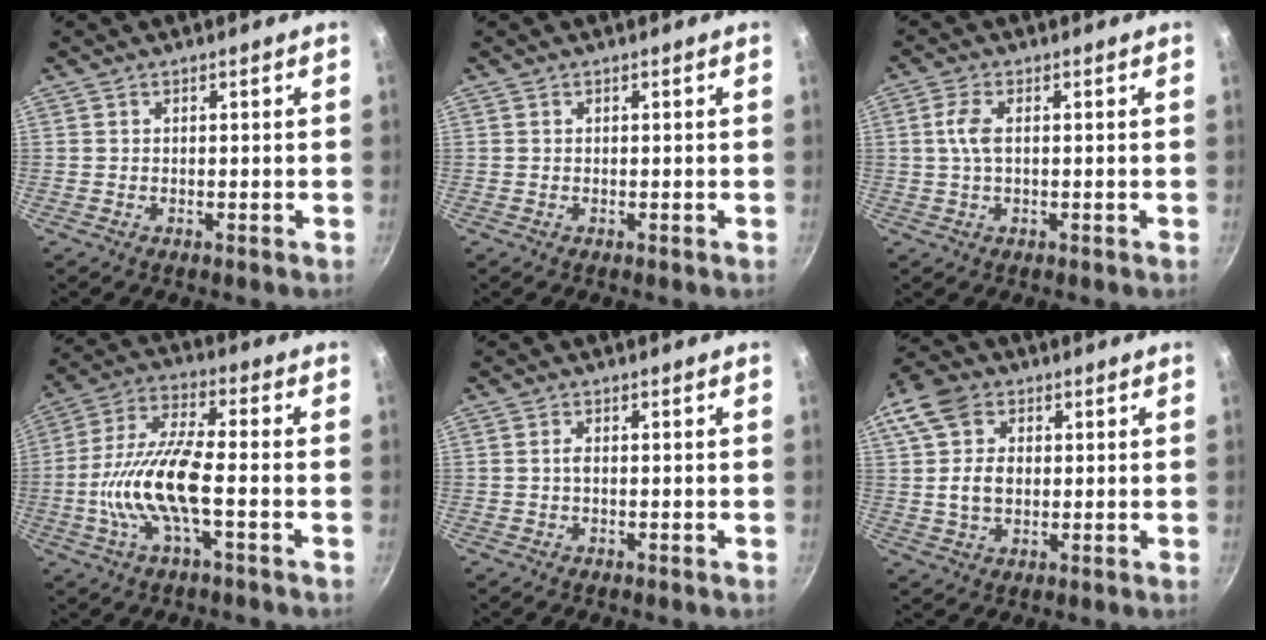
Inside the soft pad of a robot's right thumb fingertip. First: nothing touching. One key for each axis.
{"total": 0.0}
{"total": 3.9, "fx": 0.4, "fy": 1.8, "fz": 3.5, "tx": -0.081, "ty": 0.008, "tz": 0.004}
{"total": 13.2, "fx": -3.1, "fy": 4.2, "fz": 12.2, "tx": -0.244, "ty": 0.032, "tz": -0.070}
{"total": 1.0, "fx": -0.1, "fy": 0.4, "fz": 0.9, "tx": -0.018, "ty": 0.003, "tz": -0.002}
{"total": 11.8, "fx": 2.0, "fy": 8.9, "fz": 7.4, "tx": -0.141, "ty": 0.016, "tz": 0.026}